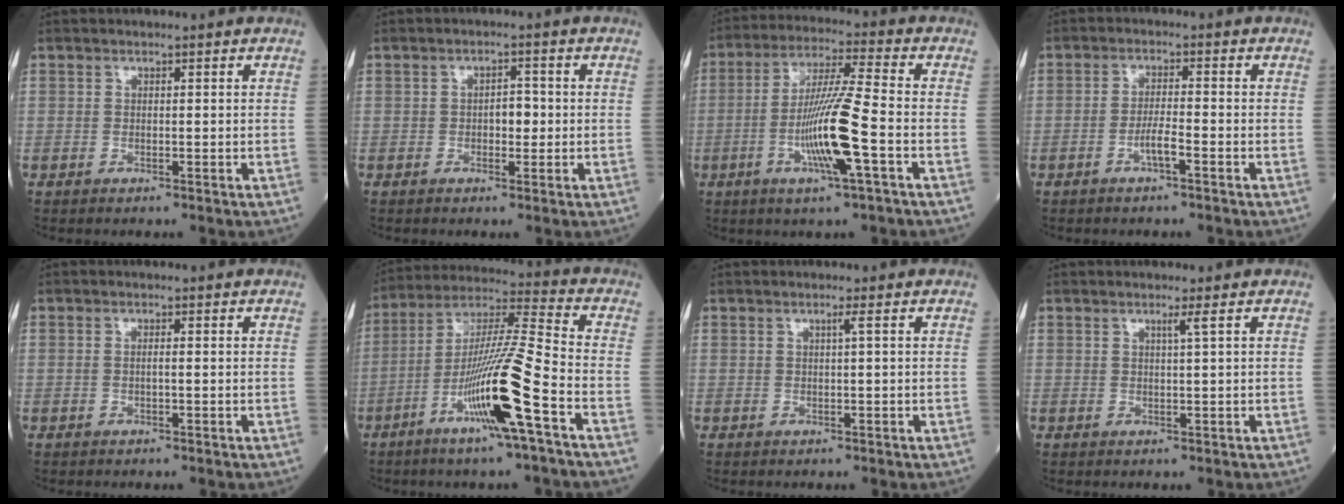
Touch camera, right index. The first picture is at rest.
{"total": 2.7, "force": [-0.3, 1.3, 2.3], "torque": [-0.031, 0.004, -0.004]}
{"total": 12.1, "force": [-3.5, -0.3, 11.6], "torque": [-0.224, -0.008, -0.071]}
{"total": 3.2, "force": [-1.6, 0.1, 2.8], "torque": [-0.054, -0.001, -0.032]}
{"total": 0.9, "force": [-0.1, 0.0, 0.9], "torque": [-0.019, 0.000, -0.002]}
{"total": 15.8, "force": [-6.5, -0.7, 14.4], "torque": [-0.279, -0.009, -0.123]}
{"total": 0.7, "force": [0.2, -0.3, 0.7], "torque": [-0.013, -0.002, 0.006]}
{"total": 1.1, "force": [0.5, -0.5, 0.9], "torque": [-0.024, -0.007, 0.013]}